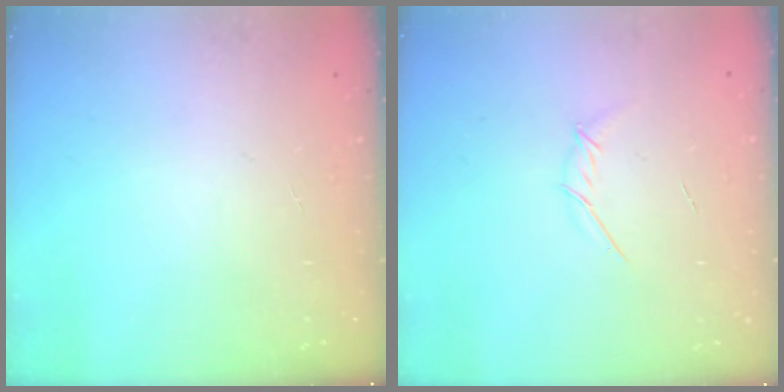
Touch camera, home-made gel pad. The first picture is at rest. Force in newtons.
{"total": 4.2, "press": 4.1, "slide": 1.1}